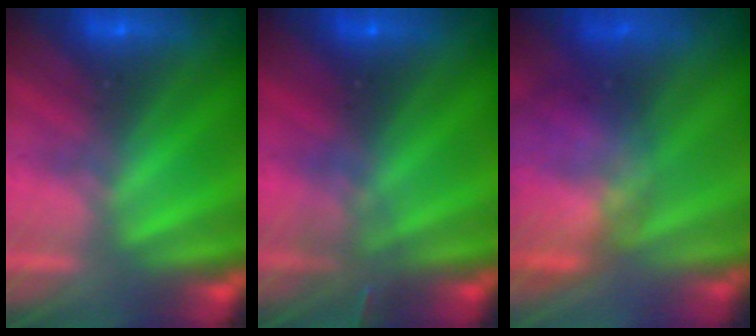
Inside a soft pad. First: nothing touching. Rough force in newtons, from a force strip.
{"total": 2.8}
{"total": 6.1}